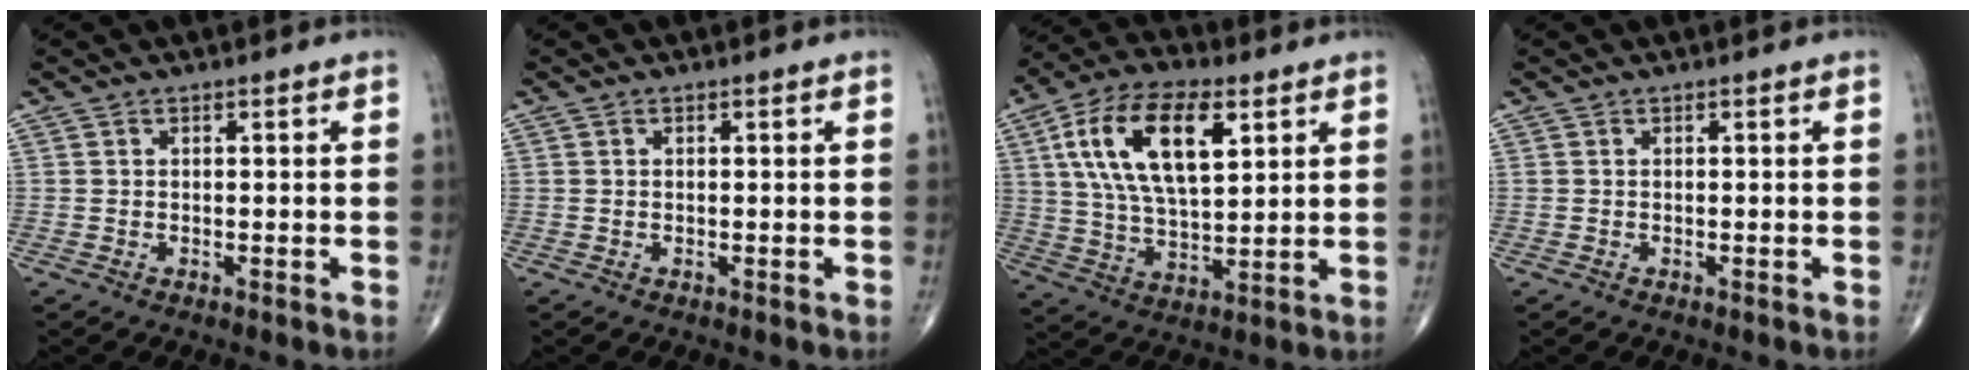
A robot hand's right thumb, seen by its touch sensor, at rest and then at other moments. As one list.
[{"total": 0.0}, {"total": 17.8, "force": [6.2, 8.3, 14.5], "torque": [-0.260, -0.006, 0.113]}, {"total": 0.0}]